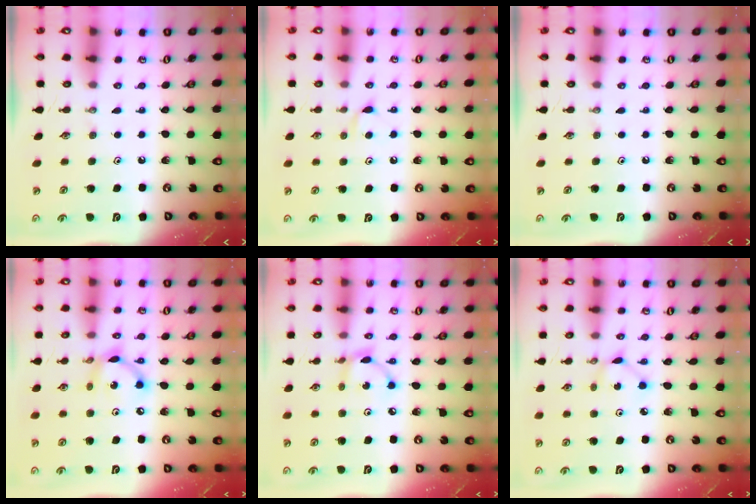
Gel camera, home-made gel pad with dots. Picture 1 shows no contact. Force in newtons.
{"total": 5.4, "press": 5.3, "slide": 0.6}
{"total": 0.0}
{"total": 8.5, "press": 8.5, "slide": 0.4}
{"total": 4.4, "press": 4.4, "slide": 0.1}
{"total": 2.2, "press": 2.2, "slide": 0.1}